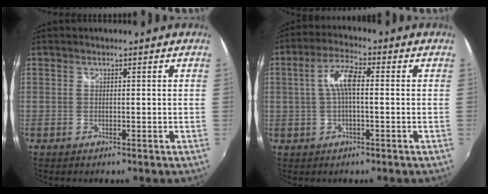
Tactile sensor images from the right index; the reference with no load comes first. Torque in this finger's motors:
{"motor_torque": [0.52, -0.12, 0.45, 0.11]}